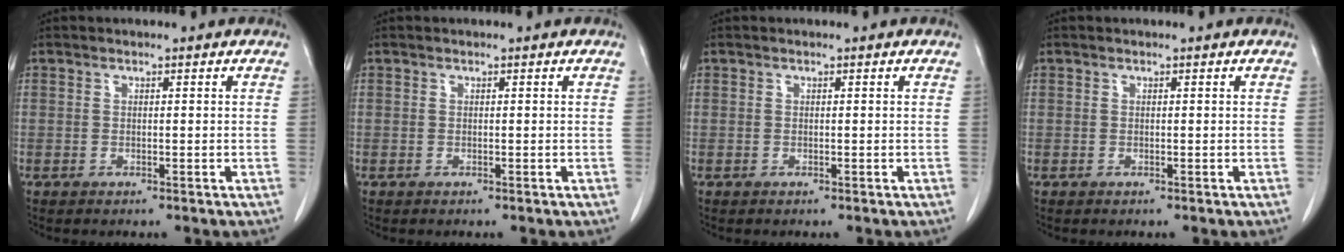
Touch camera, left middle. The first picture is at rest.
{"total": 0.0}
{"total": 0.0}
{"total": 0.0}